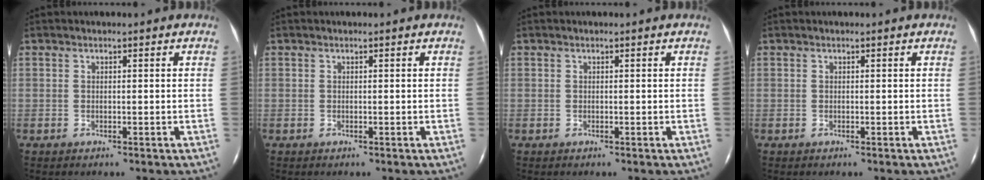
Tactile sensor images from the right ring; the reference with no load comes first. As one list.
[{"total": 0.0}, {"total": 0.0}, {"total": 0.0}]